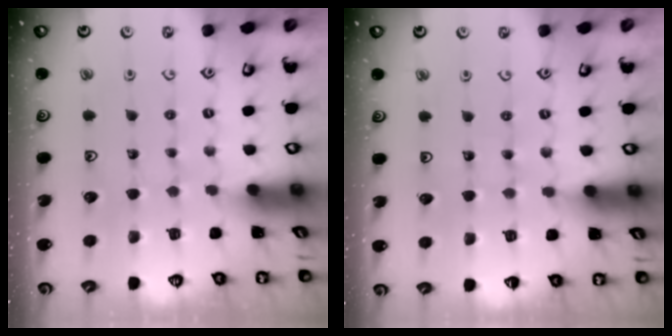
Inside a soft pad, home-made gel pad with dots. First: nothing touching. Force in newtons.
{"total": 2.2, "press": 2.2, "slide": 0.2}